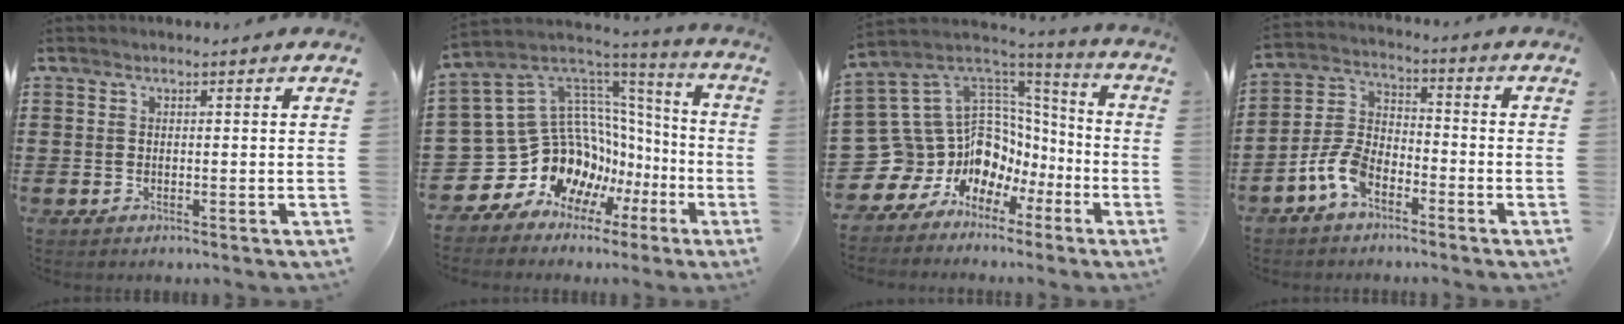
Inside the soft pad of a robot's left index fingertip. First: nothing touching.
{"total": 16.2, "force": [-4.9, 14.0, 6.5], "torque": [-0.158, -0.033, -0.044]}
{"total": 12.5, "force": [-2.3, 11.9, 3.3], "torque": [-0.106, -0.043, -0.012]}
{"total": 6.8, "force": [-4.3, 3.6, 3.9], "torque": [-0.110, 0.004, -0.090]}